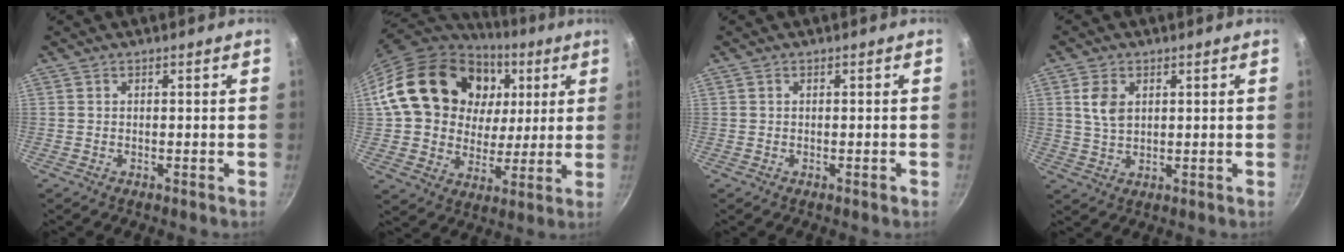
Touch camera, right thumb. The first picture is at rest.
{"total": 26.0, "force": [7.4, 19.8, 15.0], "torque": [-0.249, 0.013, 0.132]}
{"total": 0.8, "force": [-0.2, 0.4, 0.7], "torque": [-0.010, 0.003, -0.003]}
{"total": 5.2, "force": [1.6, 3.4, 3.6], "torque": [-0.061, -0.006, 0.032]}